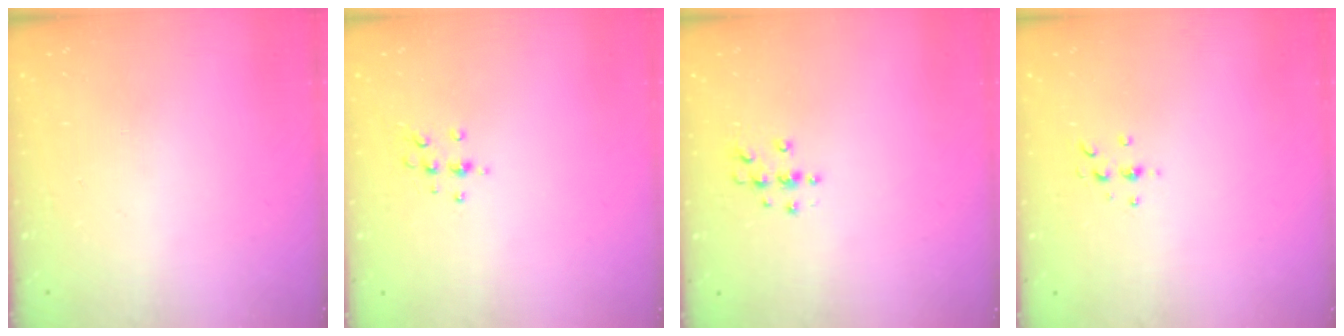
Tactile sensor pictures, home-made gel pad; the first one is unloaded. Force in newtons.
{"total": 6.8, "press": 6.8, "slide": 0.6}
{"total": 3.8, "press": 3.8, "slide": 0.5}
{"total": 3.8, "press": 3.7, "slide": 0.4}